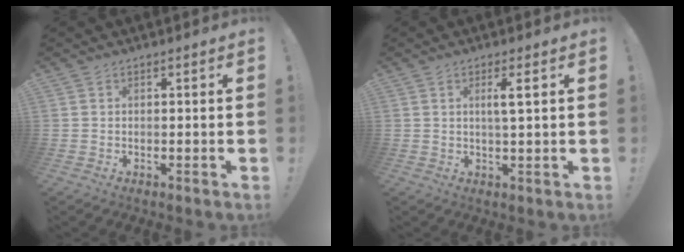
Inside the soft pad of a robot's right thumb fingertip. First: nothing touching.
{"total": 4.0, "force": [1.2, 0.0, 3.8], "torque": [-0.057, -0.010, 0.013]}